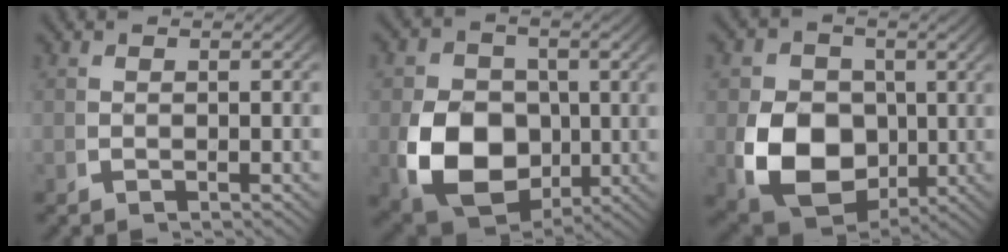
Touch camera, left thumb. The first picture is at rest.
{"total": 14.1, "force": [-1.3, 10.2, 9.6], "torque": [-0.207, -0.053, 0.005]}
{"total": 15.4, "force": [-0.8, 11.6, 10.1], "torque": [-0.211, -0.054, 0.010]}